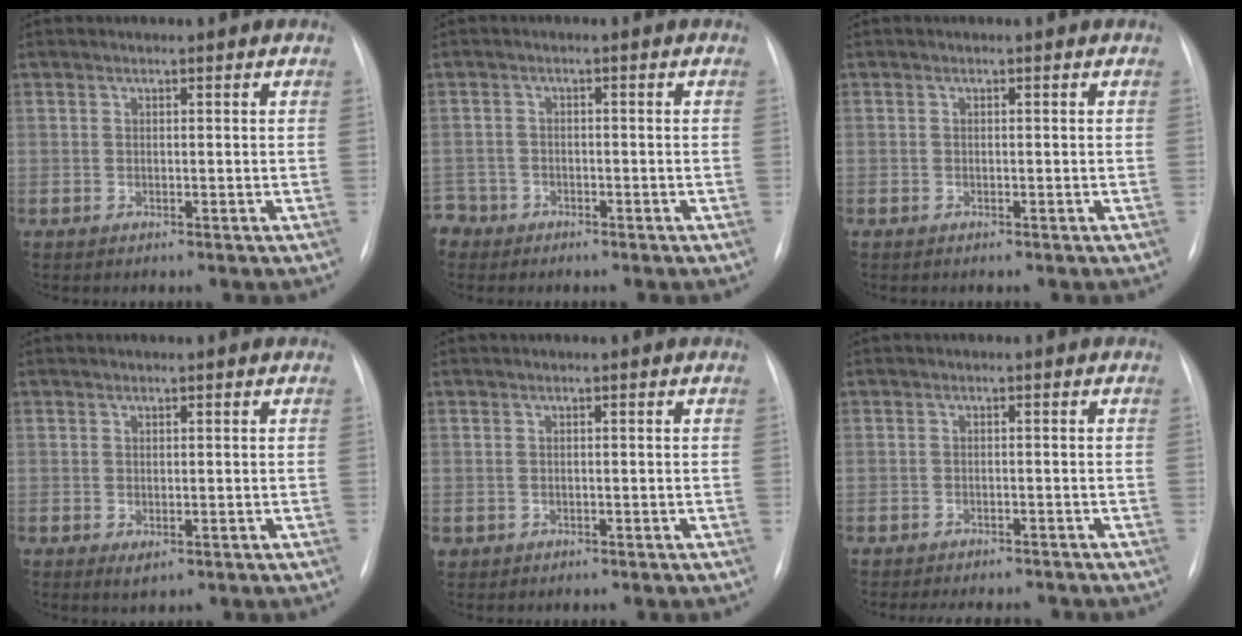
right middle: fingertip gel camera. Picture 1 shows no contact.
{"total": 3.7, "force": [-2.6, 2.4, -0.7], "torque": [0.014, 0.006, -0.054]}
{"total": 0.0}
{"total": 1.3, "force": [-0.3, 0.8, 1.1], "torque": [-0.016, -0.005, 0.004]}
{"total": 0.9, "force": [-0.2, 0.9, 0.2], "torque": [-0.002, 0.005, 0.003]}
{"total": 7.3, "force": [-6.5, 2.2, 2.4], "torque": [-0.026, 0.001, -0.078]}